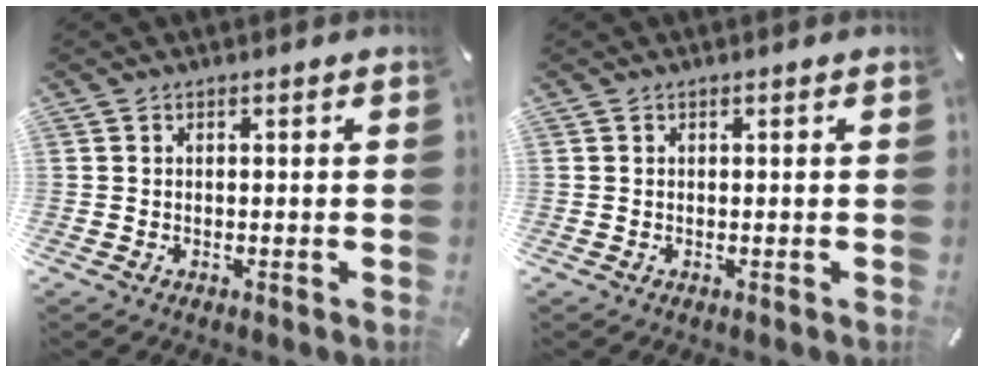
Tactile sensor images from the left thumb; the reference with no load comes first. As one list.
[{"total": 0.0}]